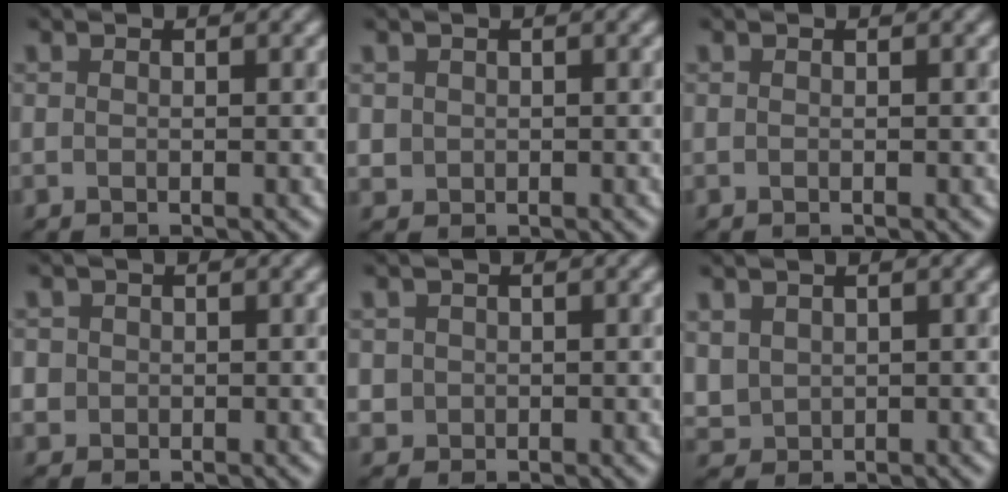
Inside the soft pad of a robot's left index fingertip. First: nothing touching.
{"total": 1.4, "force": [0.2, 1.4, 0.0], "torque": [0.011, 0.003, 0.007]}
{"total": 0.0}
{"total": 1.9, "force": [0.2, 1.8, 0.2], "torque": [0.011, 0.012, -0.006]}
{"total": 2.5, "force": [0.1, 2.5, 0.4], "torque": [0.004, 0.014, -0.017]}
{"total": 1.4, "force": [0.8, 1.1, -0.1], "torque": [0.004, -0.003, 0.023]}